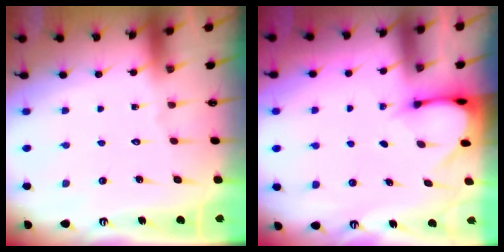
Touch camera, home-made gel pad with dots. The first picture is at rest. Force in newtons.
{"total": 3.0, "press": 3.0, "slide": 0.2}